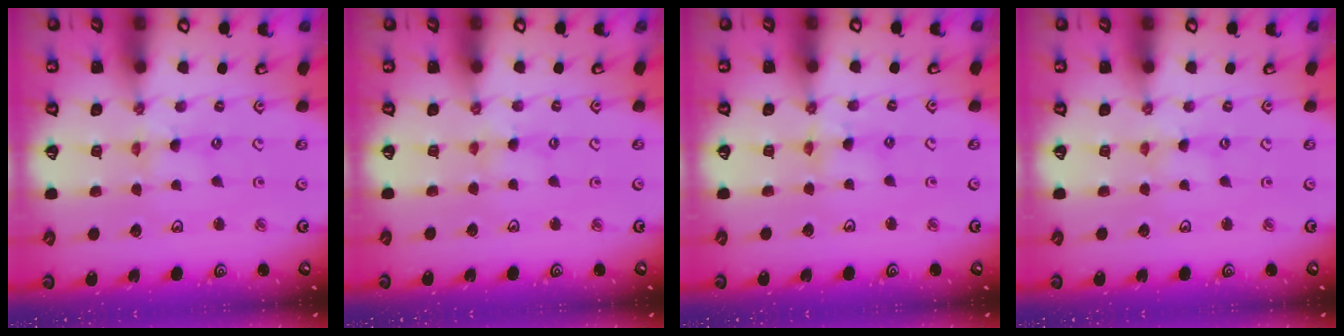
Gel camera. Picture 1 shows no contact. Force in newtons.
{"total": 1.6, "press": 1.6, "slide": 0.4}
{"total": 3.9, "press": 3.9, "slide": 0.3}
{"total": 0.0}